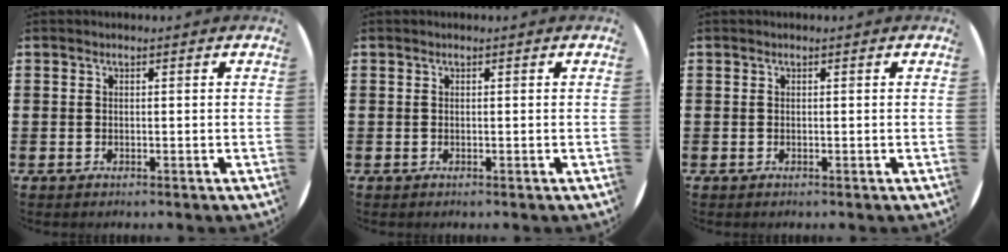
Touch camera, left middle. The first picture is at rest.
{"total": 0.0}
{"total": 0.0}